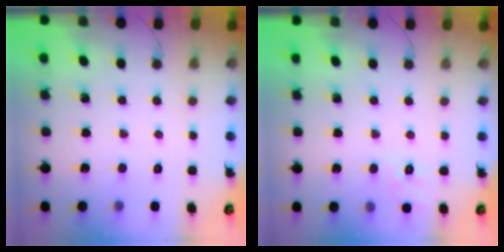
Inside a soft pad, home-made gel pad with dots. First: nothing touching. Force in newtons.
{"total": 8.8, "press": 8.5, "slide": 1.9}